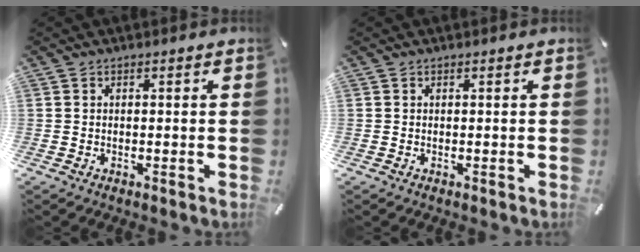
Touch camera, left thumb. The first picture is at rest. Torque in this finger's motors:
{"motor_torque": [-0.01, 0.01, 0.00, 0.00, 0.00]}